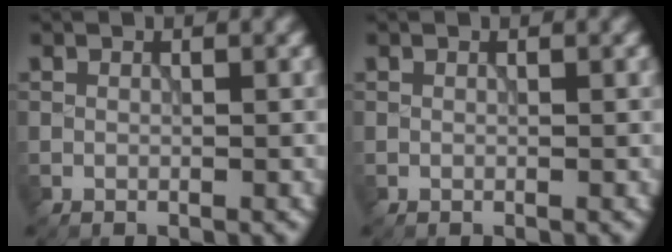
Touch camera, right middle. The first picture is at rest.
{"total": 0.0}